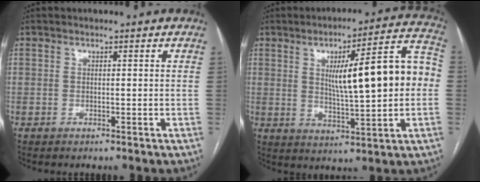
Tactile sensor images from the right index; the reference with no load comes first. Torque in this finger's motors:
{"motor_torque": [0.87, 0.29, 0.55, 0.15]}